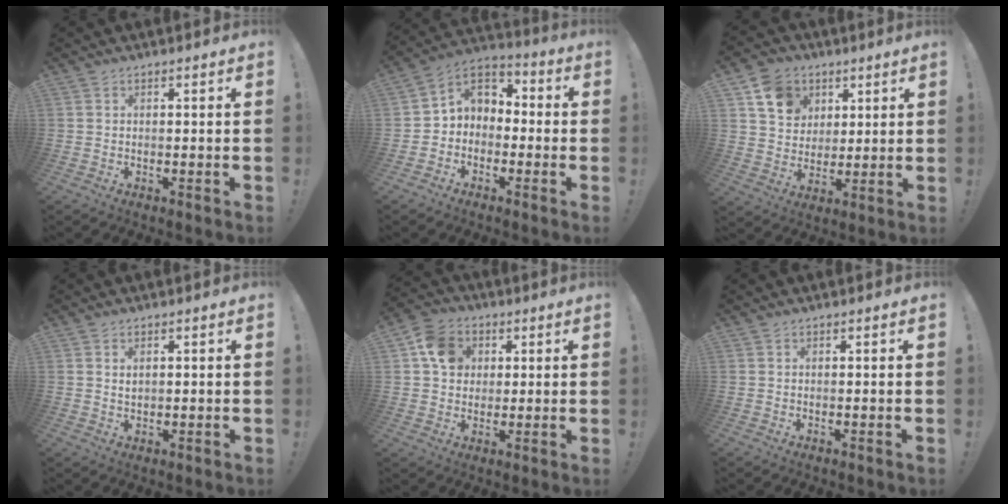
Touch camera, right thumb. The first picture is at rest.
{"total": 6.3, "force": [-1.1, 5.9, 1.9], "torque": [-0.035, 0.015, -0.011]}
{"total": 11.9, "force": [5.9, 9.6, 3.9], "torque": [-0.054, -0.029, 0.119]}
{"total": 2.0, "force": [0.9, 1.2, 1.3], "torque": [-0.011, -0.004, 0.012]}
{"total": 10.4, "force": [3.2, 8.9, 4.4], "torque": [-0.057, -0.003, 0.064]}
{"total": 0.0}